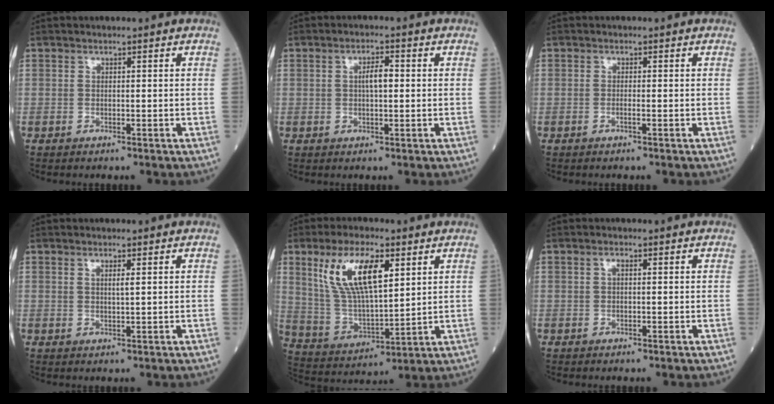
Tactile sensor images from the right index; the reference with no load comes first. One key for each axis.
{"total": 2.9, "fx": 0.3, "fy": 0.8, "fz": 2.8, "tx": -0.049, "ty": 0.005, "tz": 0.004}
{"total": 0.6, "fx": -0.3, "fy": -0.1, "fz": 0.5, "tx": -0.010, "ty": 0.001, "tz": -0.008}
{"total": 1.4, "fx": 0.6, "fy": 0.0, "fz": 1.3, "tx": -0.024, "ty": -0.002, "tz": 0.009}
{"total": 13.4, "fx": 5.8, "fy": 4.2, "fz": 11.3, "tx": -0.235, "ty": 0.011, "tz": 0.118}
{"total": 0.8, "fx": 0.2, "fy": 0.2, "fz": 0.8, "tx": -0.013, "ty": 0.003, "tz": 0.002}